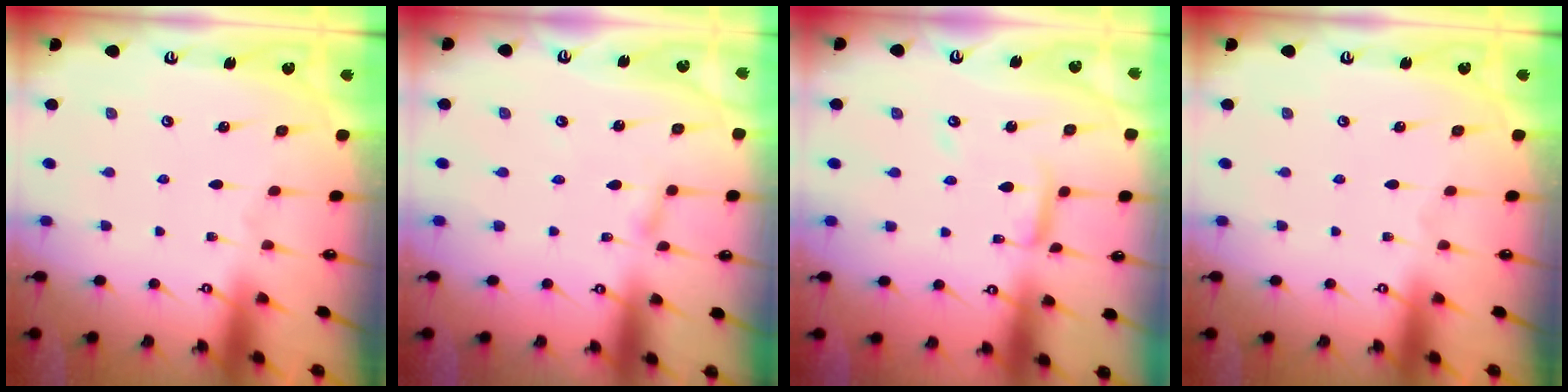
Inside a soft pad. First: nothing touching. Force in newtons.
{"total": 1.8, "press": 1.8, "slide": 0.2}
{"total": 7.3, "press": 7.3, "slide": 0.4}
{"total": 0.0}